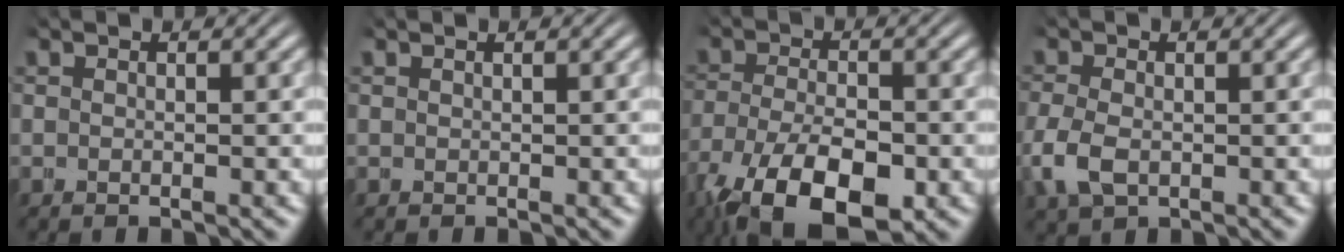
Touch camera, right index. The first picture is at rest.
{"total": 0.6, "force": [0.1, 0.0, -0.6], "torque": [0.008, -0.002, 0.005]}
{"total": 10.2, "force": [-6.0, 5.7, 5.9], "torque": [-0.139, -0.066, -0.052]}
{"total": 2.5, "force": [-1.3, 1.9, 1.1], "torque": [-0.056, -0.026, 0.001]}